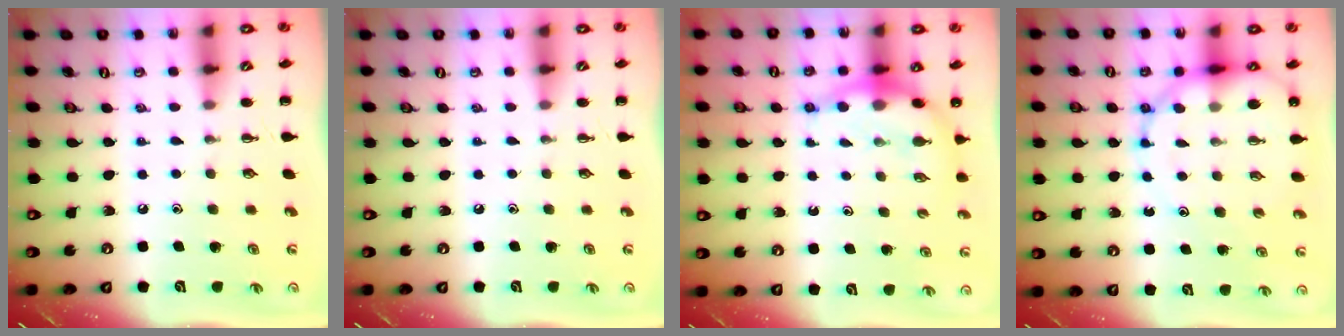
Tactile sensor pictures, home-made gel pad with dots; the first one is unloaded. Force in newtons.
{"total": 0.0}
{"total": 7.0, "press": 6.9, "slide": 0.9}
{"total": 14.7, "press": 14.0, "slide": 4.6}